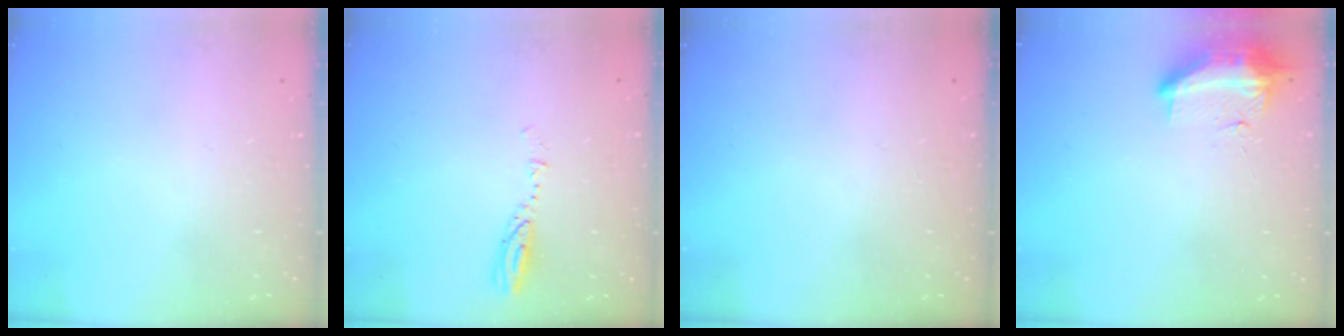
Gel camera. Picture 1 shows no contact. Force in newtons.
{"total": 3.8, "press": 3.8, "slide": 0.2}
{"total": 0.0}
{"total": 19.3, "press": 12.1, "slide": 15.1}